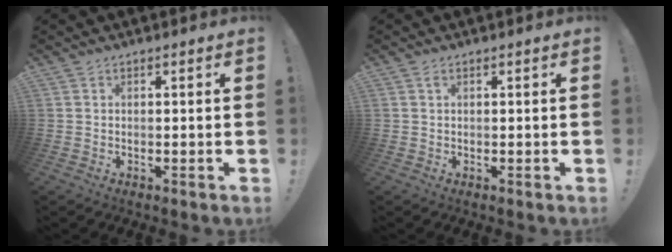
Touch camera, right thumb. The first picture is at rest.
{"total": 0.7, "force": [0.2, 0.3, 0.5], "torque": [-0.012, 0.002, 0.004]}